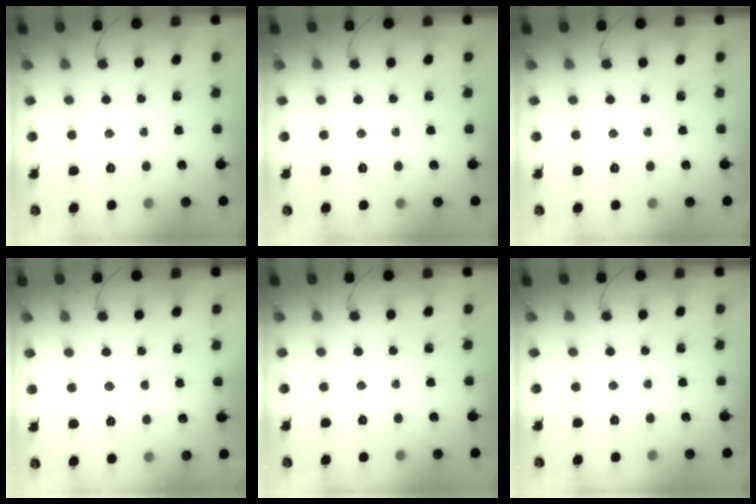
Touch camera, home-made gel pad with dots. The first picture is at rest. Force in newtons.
{"total": 0.0}
{"total": 0.0}
{"total": 7.3, "press": 7.2, "slide": 1.2}
{"total": 0.0}
{"total": 0.0}